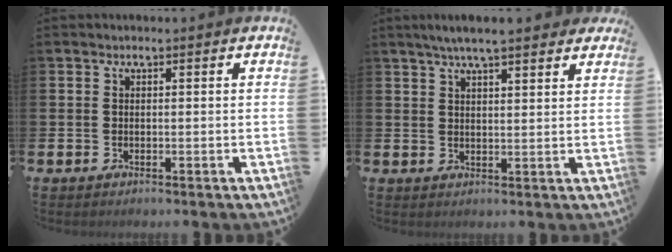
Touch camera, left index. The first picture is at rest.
{"total": 5.1, "force": [4.4, 0.7, 2.5], "torque": [-0.048, -0.011, 0.077]}